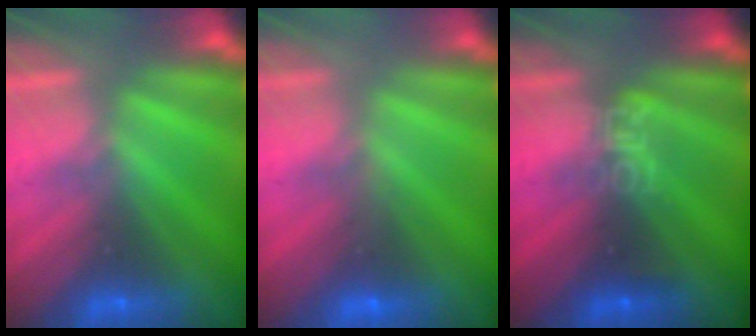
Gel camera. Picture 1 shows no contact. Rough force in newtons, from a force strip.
{"total": 2.9}
{"total": 3.3}